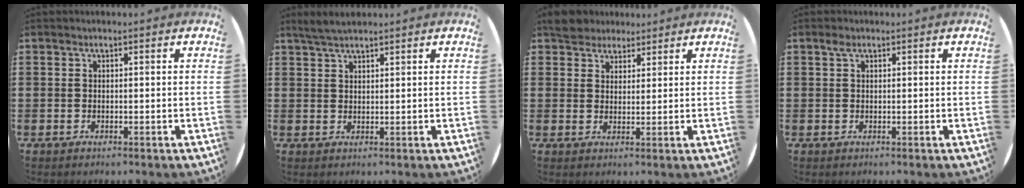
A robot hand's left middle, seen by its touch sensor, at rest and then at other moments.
{"total": 2.8, "force": [2.4, 0.4, 1.3], "torque": [-0.029, 0.004, 0.045]}
{"total": 4.0, "force": [3.7, 1.6, 0.3], "torque": [-0.010, -0.002, 0.071]}
{"total": 0.9, "force": [0.5, 0.5, 0.6], "torque": [-0.006, 0.001, 0.006]}